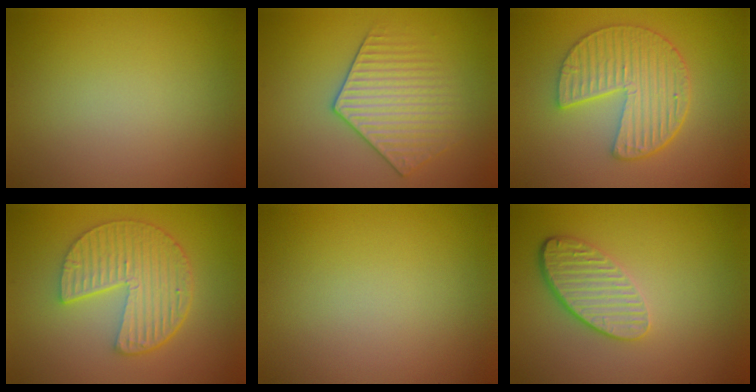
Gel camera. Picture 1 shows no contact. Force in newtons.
{"total": 3.5, "press": 3.4, "slide": 0.7}
{"total": 6.2, "press": 4.7, "slide": 4.0}
{"total": 6.2, "press": 4.4, "slide": 4.3}
{"total": 0.0}
{"total": 3.6, "press": 2.8, "slide": 2.3}